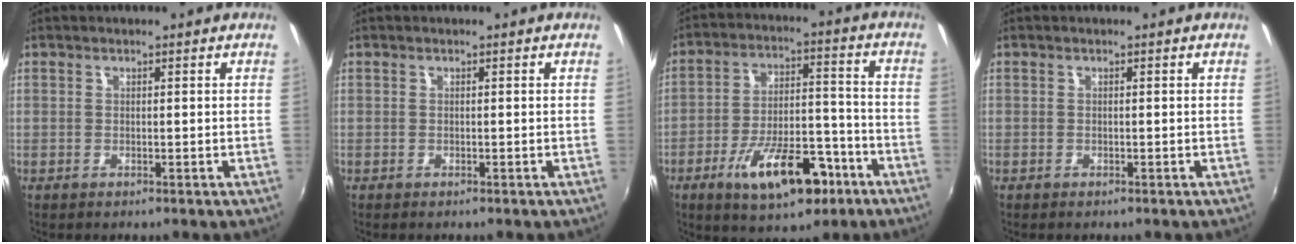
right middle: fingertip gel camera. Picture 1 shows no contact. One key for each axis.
{"total": 0.0}
{"total": 15.1, "fx": -8.3, "fy": 6.2, "fz": 10.9, "tx": -0.194, "ty": 0.006, "tz": -0.126}
{"total": 0.6, "fx": -0.5, "fy": 0.4, "fz": 0.0, "tx": -0.002, "ty": -0.001, "tz": -0.010}